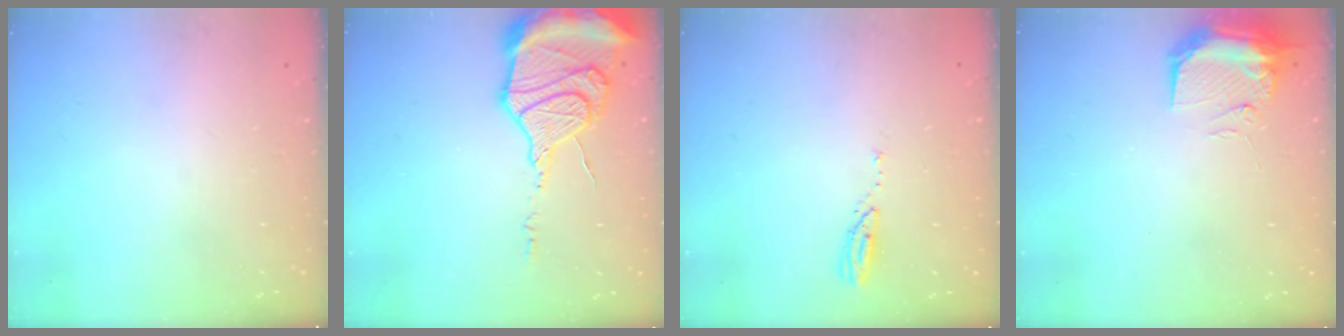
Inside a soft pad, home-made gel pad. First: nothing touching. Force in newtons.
{"total": 18.9, "press": 18.8, "slide": 1.8}
{"total": 3.6, "press": 3.6, "slide": 0.3}
{"total": 14.8, "press": 11.3, "slide": 9.5}